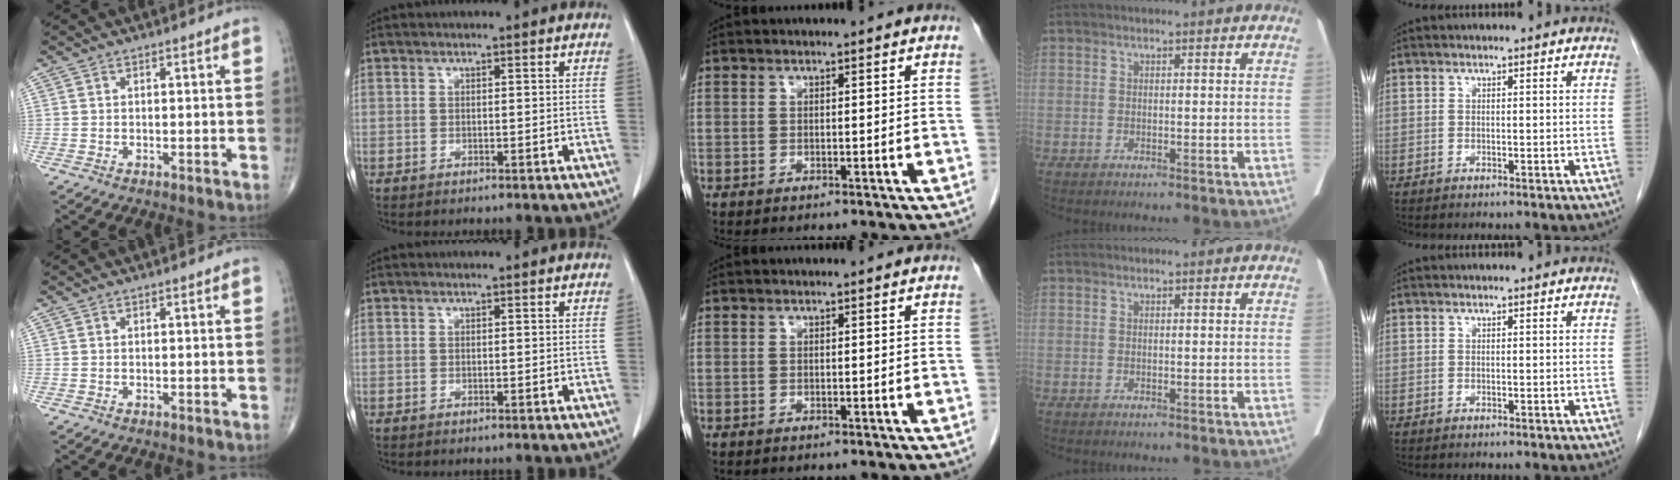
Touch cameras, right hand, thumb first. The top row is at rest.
{}